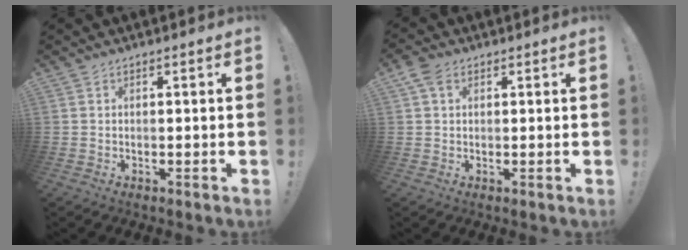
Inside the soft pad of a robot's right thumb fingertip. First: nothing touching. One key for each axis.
{"total": 4.1, "fx": 1.8, "fy": 2.7, "fz": 2.5, "tx": -0.047, "ty": 0.000, "tz": 0.035}